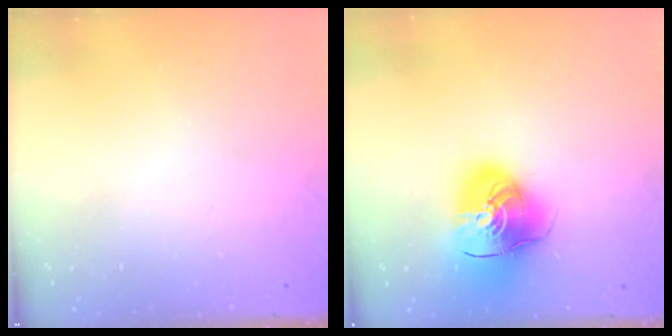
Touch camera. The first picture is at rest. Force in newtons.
{"total": 13.8, "press": 13.6, "slide": 2.0}